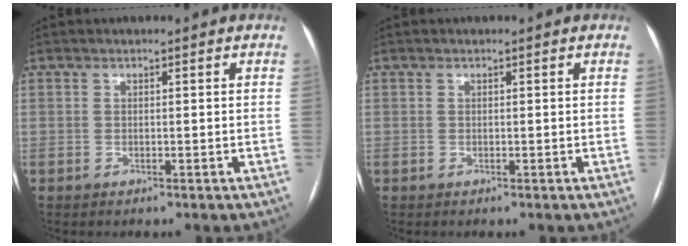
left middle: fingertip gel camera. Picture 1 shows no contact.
{"total": 0.0}